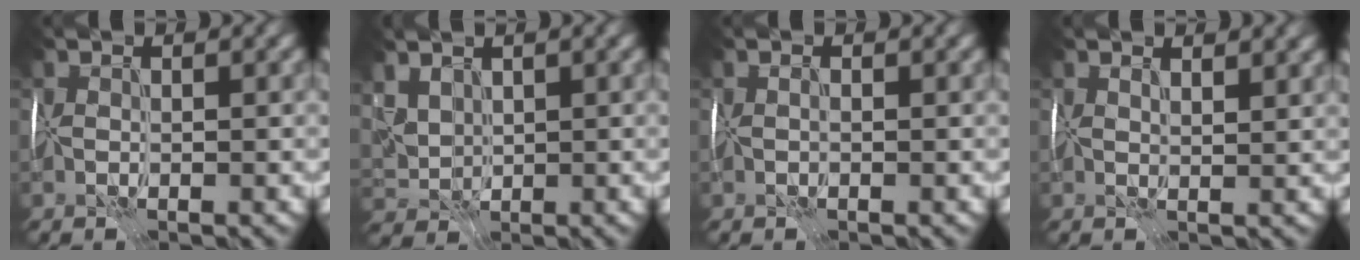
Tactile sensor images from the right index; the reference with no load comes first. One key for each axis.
{"total": 3.4, "fx": 1.8, "fy": 2.2, "fz": 1.8, "tx": -0.055, "ty": 0.000, "tz": 0.040}
{"total": 0.0}
{"total": 2.0, "fx": 1.6, "fy": 0.4, "fz": 1.1, "tx": -0.015, "ty": 0.002, "tz": 0.019}